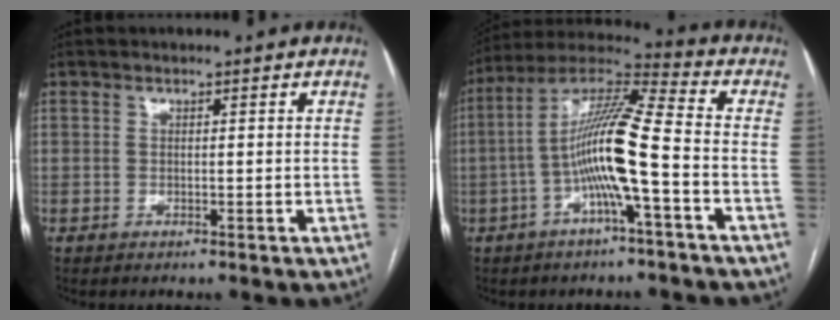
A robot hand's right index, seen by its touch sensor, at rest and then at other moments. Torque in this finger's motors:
{"motor_torque": [2.14, 0.00, 1.05, 0.21]}